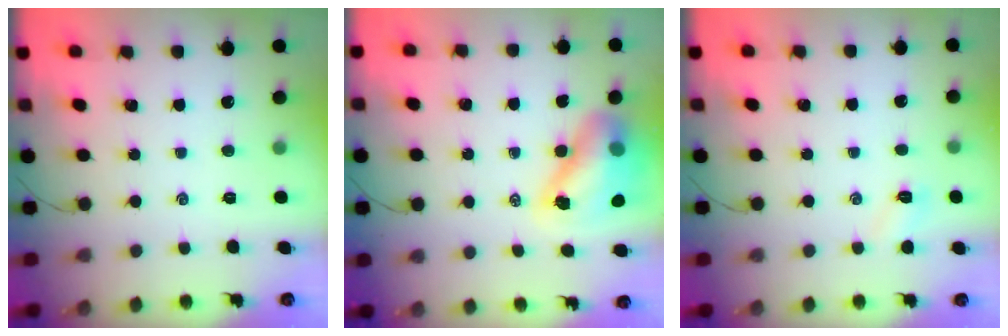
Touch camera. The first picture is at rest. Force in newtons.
{"total": 13.6, "press": 13.0, "slide": 4.0}
{"total": 3.2, "press": 3.1, "slide": 0.9}